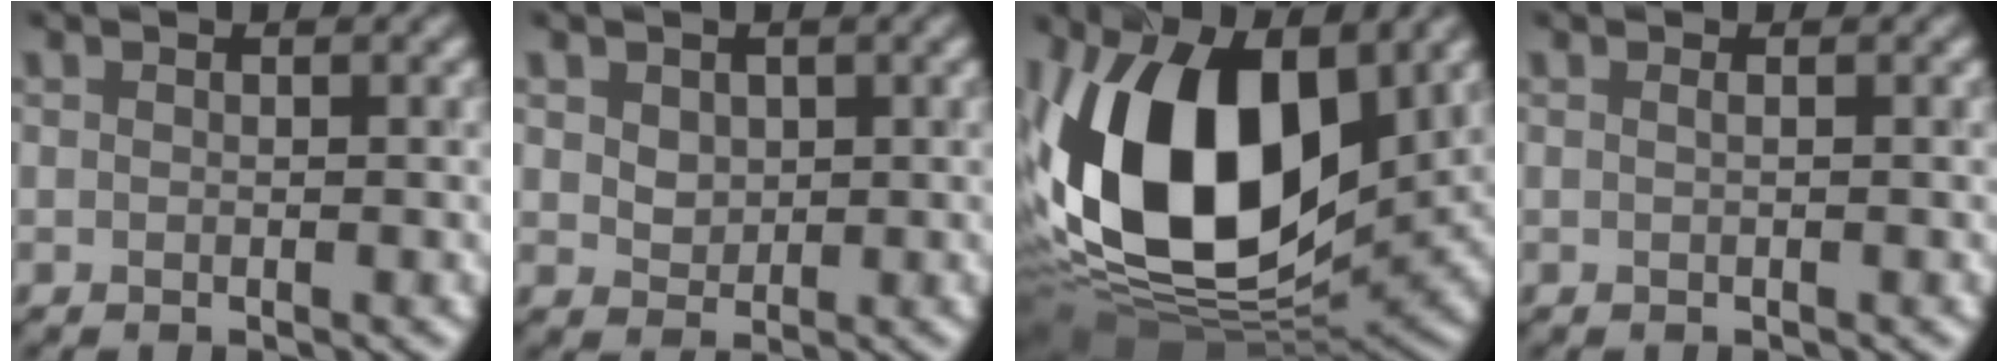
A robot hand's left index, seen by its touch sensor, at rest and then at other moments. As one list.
[{"total": 0.8, "force": [0.4, 0.7, 0.0], "torque": [-0.023, 0.001, 0.033]}, {"total": 15.8, "force": [2.0, 9.0, 12.8], "torque": [-0.259, 0.009, 0.034]}, {"total": 0.8, "force": [0.4, 0.5, 0.6], "torque": [0.001, 0.009, -0.008]}]